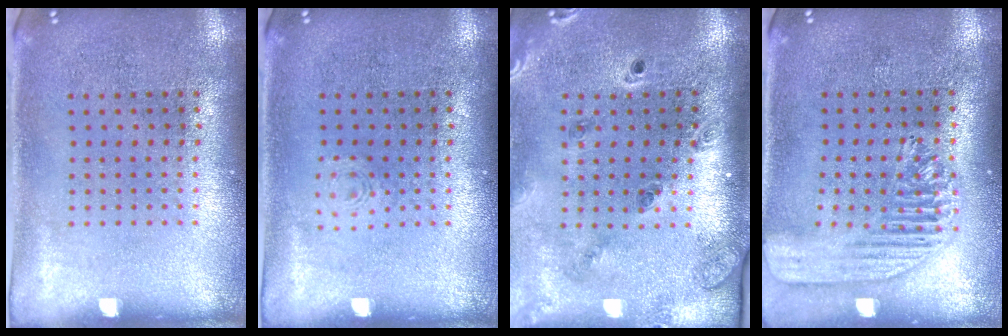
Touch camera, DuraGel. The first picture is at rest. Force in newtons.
{"total": 0.7, "press": 0.7, "slide": 0.1}
{"total": 1.6, "press": 1.5, "slide": 0.4}
{"total": 1.7, "press": 1.5, "slide": 0.7}